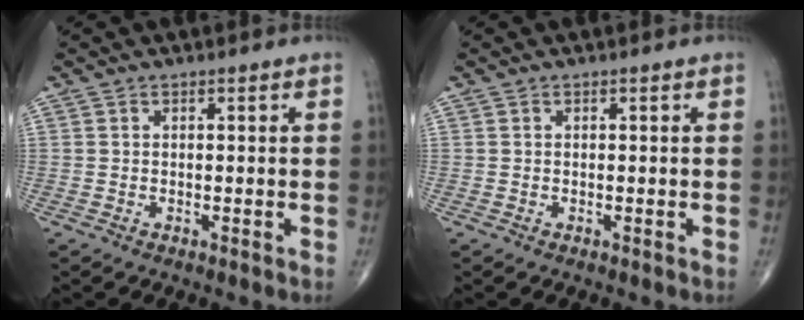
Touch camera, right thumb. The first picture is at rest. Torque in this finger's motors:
{"motor_torque": [-0.02, -0.03, -0.07, -0.19, 0.01]}